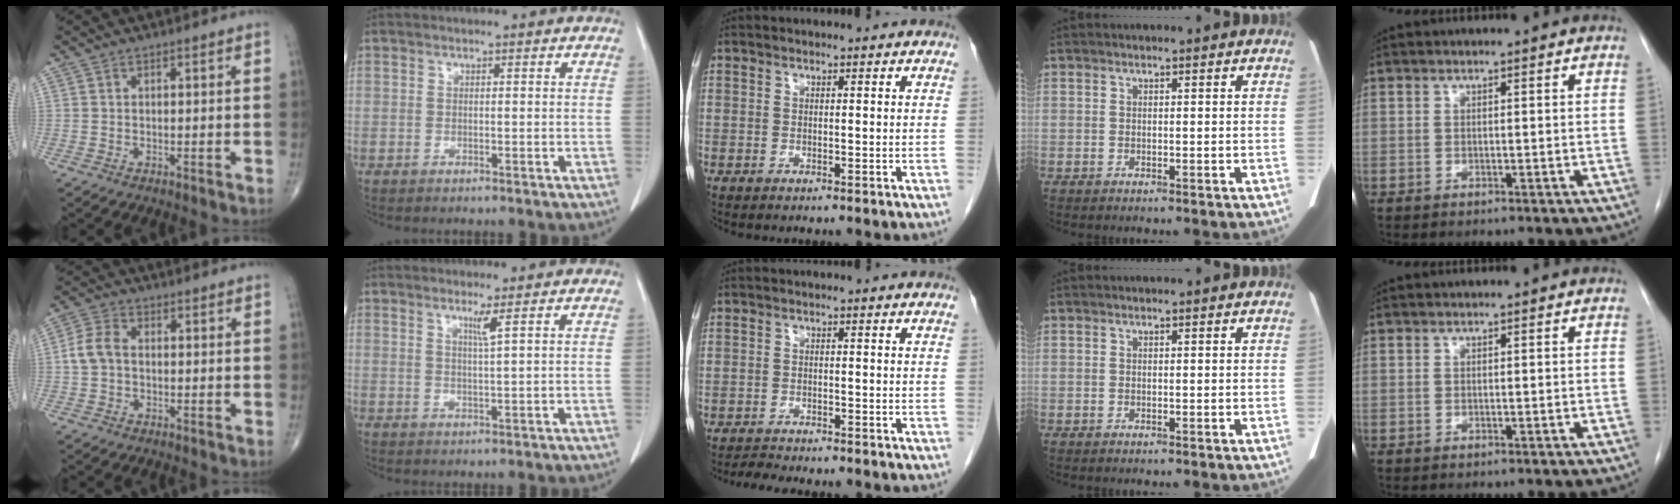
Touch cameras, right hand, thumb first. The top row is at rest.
{"thumb": {"total": 4.9, "force": [-0.2, 3.5, 3.5], "torque": [-0.075, 0.016, -0.011]}, "index": {"total": 2.0, "force": [1.1, -0.7, 1.5], "torque": [-0.031, -0.011, 0.023]}, "middle": {"total": 4.2, "force": [-3.9, 0.2, 1.4], "torque": [-0.022, -0.012, -0.060]}}